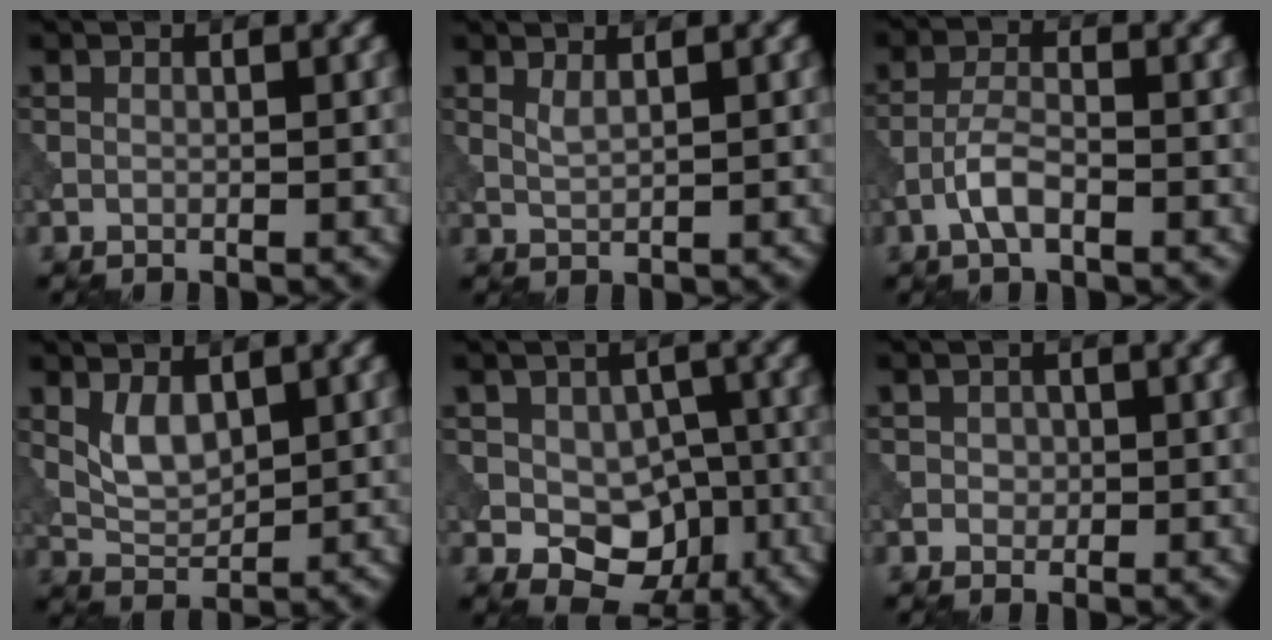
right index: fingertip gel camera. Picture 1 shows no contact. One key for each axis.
{"total": 1.3, "fx": 0.7, "fy": 0.3, "fz": 1.0, "tx": -0.029, "ty": -0.003, "tz": 0.020}
{"total": 3.3, "fx": -1.7, "fy": 1.1, "fz": 2.6, "tx": -0.054, "ty": 0.005, "tz": -0.038}
{"total": 3.3, "fx": 1.1, "fy": 1.7, "fz": 2.6, "tx": -0.054, "ty": -0.006, "tz": 0.028}
{"total": 7.5, "fx": -1.9, "fy": 5.6, "fz": 4.7, "tx": -0.055, "ty": -0.003, "tz": -0.030}
{"total": 1.1, "fx": 0.0, "fy": 0.9, "fz": 0.6, "tx": -0.012, "ty": -0.002, "tz": 0.001}